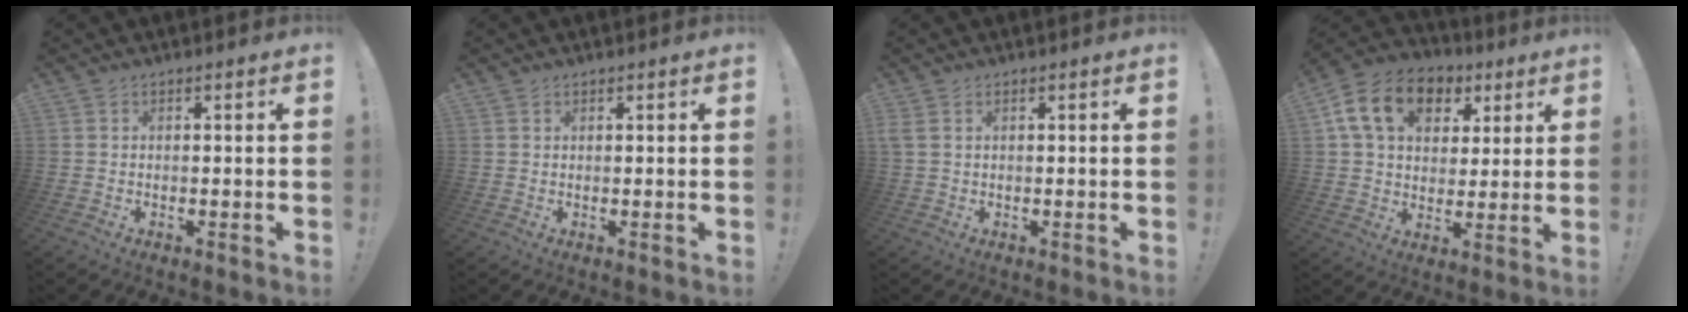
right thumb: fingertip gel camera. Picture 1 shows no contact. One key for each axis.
{"total": 0.8, "fx": 0.7, "fy": 0.4, "fz": 0.0, "tx": 0.006, "ty": -0.002, "tz": 0.012}
{"total": 2.1, "fx": 1.0, "fy": 1.1, "fz": 1.5, "tx": -0.029, "ty": 0.004, "tz": 0.021}
{"total": 16.5, "fx": 6.6, "fy": 11.8, "fz": 9.5, "tx": -0.150, "ty": -0.012, "tz": 0.124}